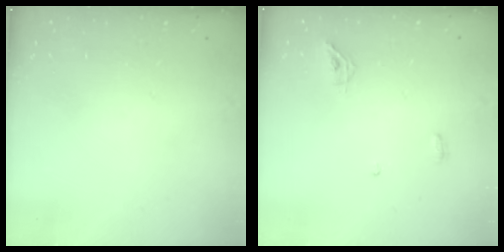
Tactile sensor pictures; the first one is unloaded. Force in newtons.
{"total": 5.1, "press": 5.0, "slide": 0.8}